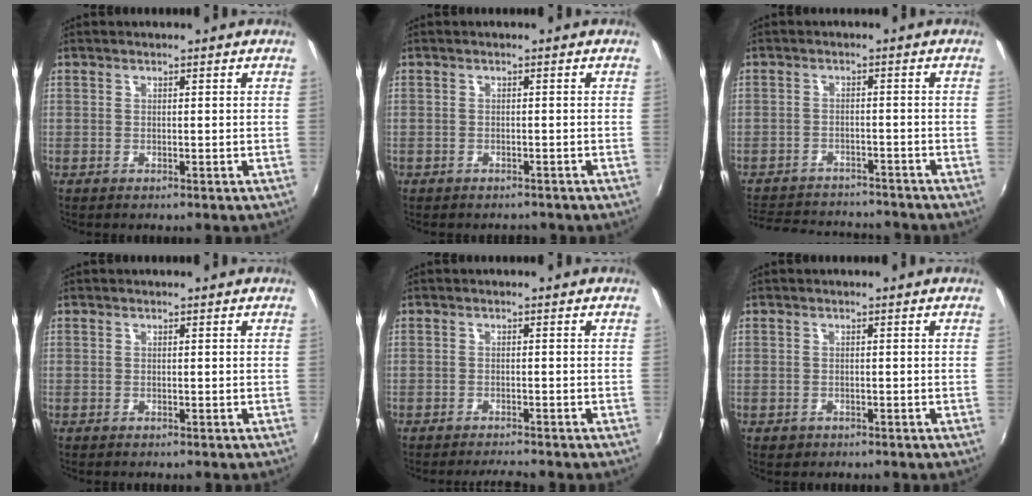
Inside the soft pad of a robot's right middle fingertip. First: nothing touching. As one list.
[{"total": 1.7, "force": [-1.4, 0.9, 0.2], "torque": [-0.010, -0.004, -0.020]}, {"total": 12.3, "force": [-10.8, 4.8, 3.5], "torque": [-0.099, 0.026, -0.155]}, {"total": 0.0}, {"total": 2.7, "force": [-2.6, 0.0, 0.8], "torque": [-0.024, -0.008, -0.045]}, {"total": 1.3, "force": [-0.7, 1.0, 0.4], "torque": [-0.009, -0.002, -0.007]}]